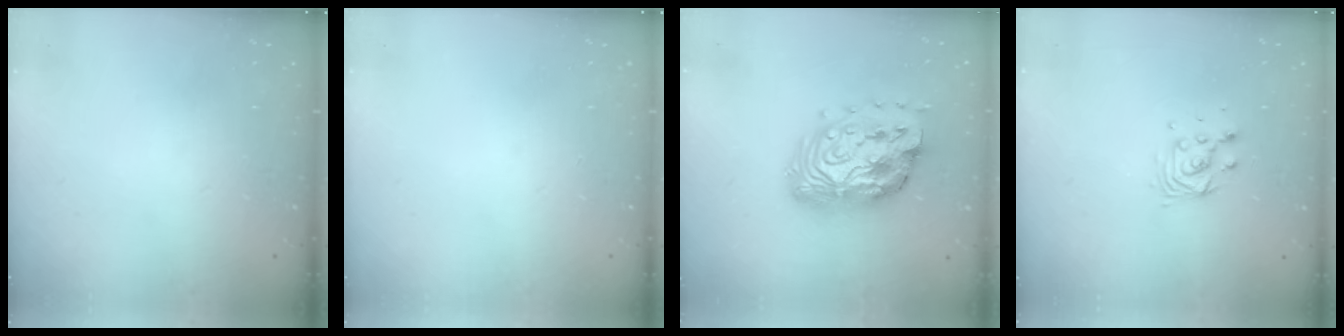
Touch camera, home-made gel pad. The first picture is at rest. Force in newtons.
{"total": 0.0}
{"total": 18.2, "press": 18.1, "slide": 1.3}
{"total": 6.4, "press": 6.4, "slide": 0.3}